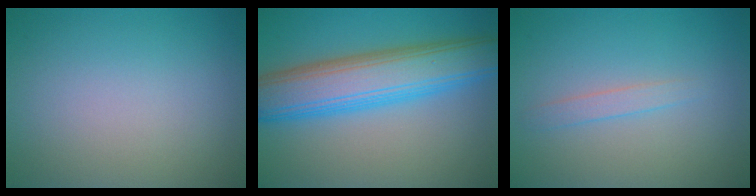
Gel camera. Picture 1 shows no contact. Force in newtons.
{"total": 8.9, "press": 8.9, "slide": 0.2}
{"total": 1.2, "press": 1.2, "slide": 0.0}